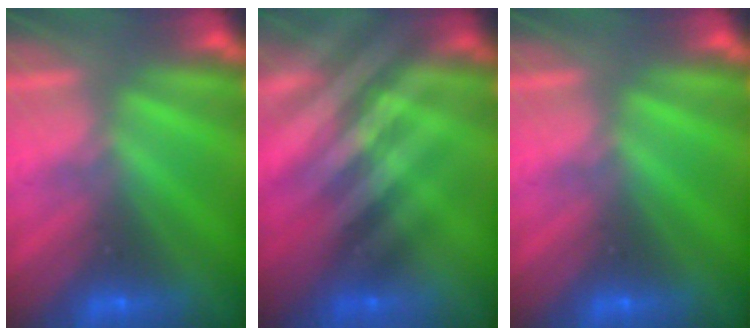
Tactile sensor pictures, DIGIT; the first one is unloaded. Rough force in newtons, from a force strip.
{"total": 2.4}
{"total": 0.0}